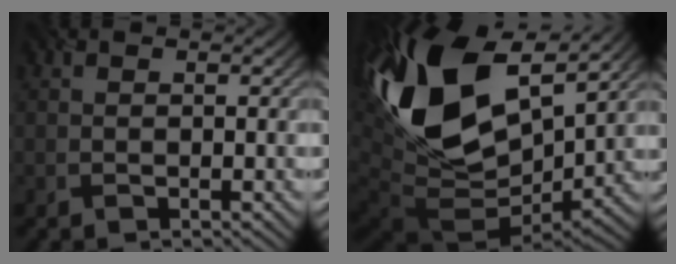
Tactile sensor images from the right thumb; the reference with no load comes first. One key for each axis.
{"total": 19.1, "fx": 7.1, "fy": 11.1, "fz": 13.8, "tx": -0.309, "ty": 0.007, "tz": 0.132}